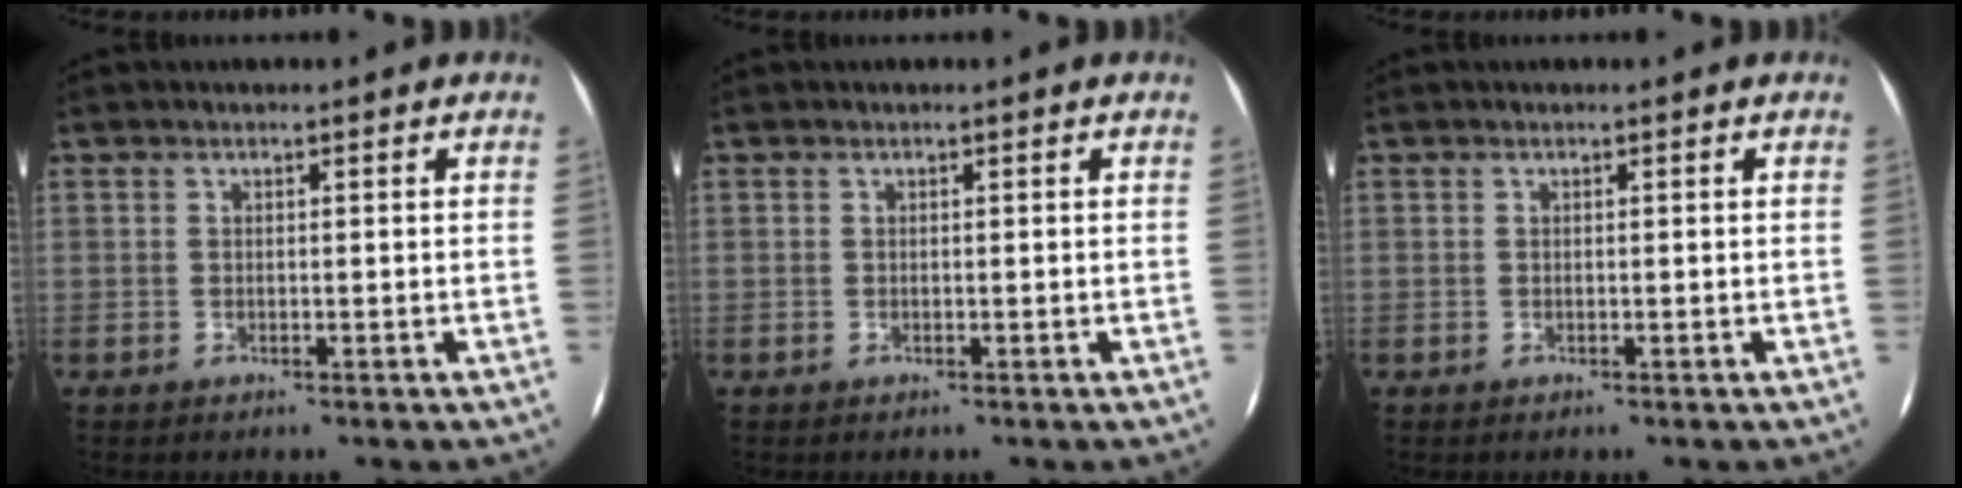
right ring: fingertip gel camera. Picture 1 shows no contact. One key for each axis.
{"total": 0.0}
{"total": 0.0}